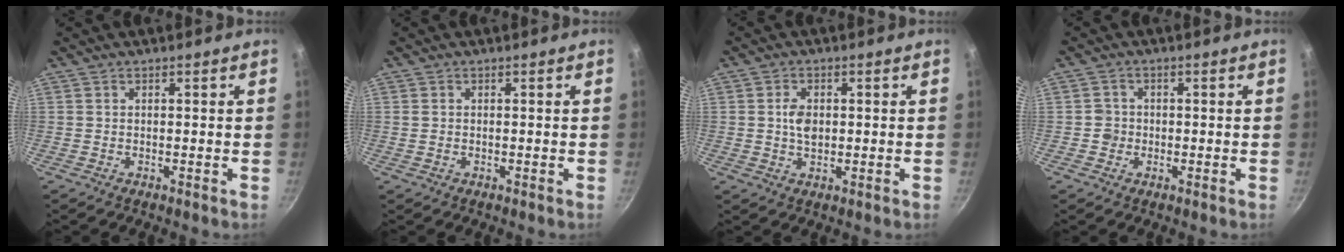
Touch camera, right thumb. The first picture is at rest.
{"total": 0.9, "force": [0.0, 0.6, 0.6], "torque": [-0.017, 0.002, 0.003]}
{"total": 3.9, "force": [0.4, 2.5, 3.0], "torque": [-0.051, 0.000, 0.007]}
{"total": 2.4, "force": [-0.5, 2.3, 0.6], "torque": [0.004, 0.008, -0.011]}